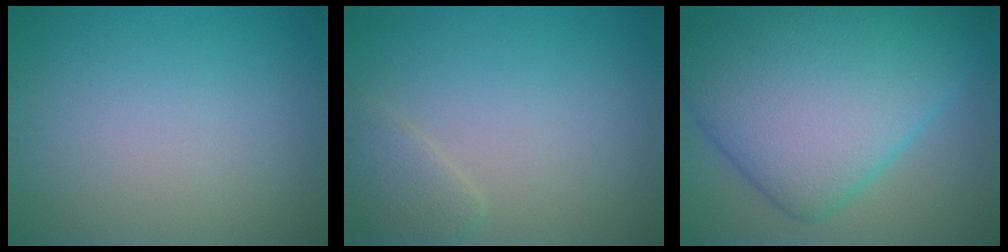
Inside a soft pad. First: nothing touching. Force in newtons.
{"total": 1.7, "press": 1.7, "slide": 0.2}
{"total": 14.2, "press": 14.2, "slide": 0.1}